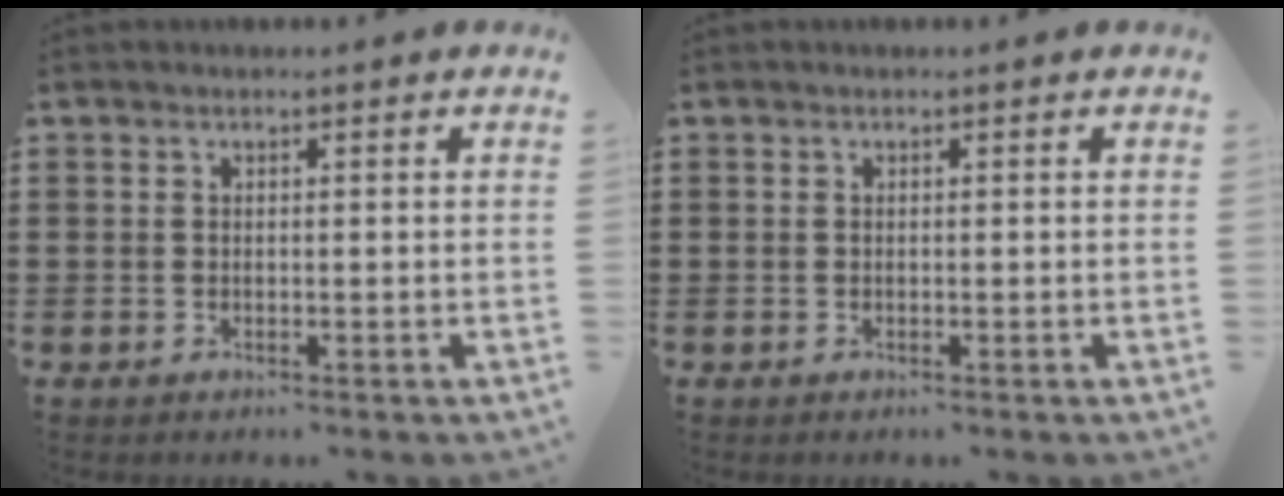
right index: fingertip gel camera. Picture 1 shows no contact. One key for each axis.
{"total": 0.0}